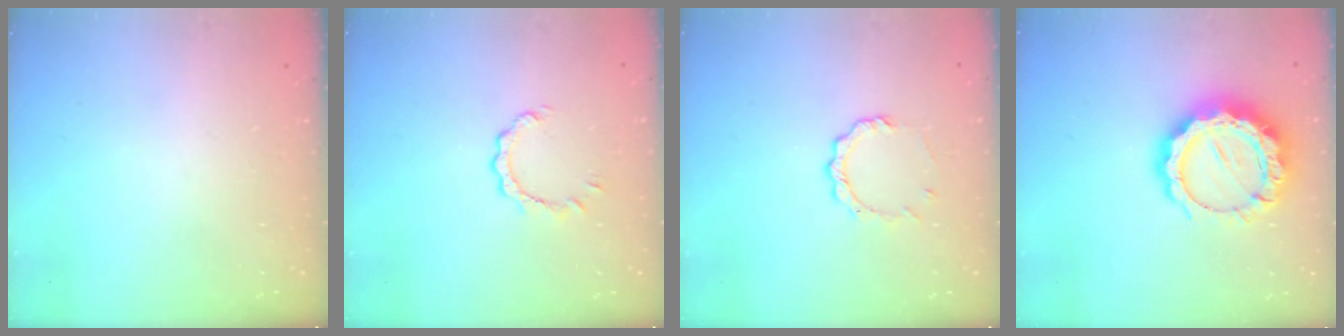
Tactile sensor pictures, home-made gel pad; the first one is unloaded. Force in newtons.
{"total": 3.6, "press": 3.6, "slide": 0.5}
{"total": 5.5, "press": 5.5, "slide": 0.5}
{"total": 16.7, "press": 16.7, "slide": 1.1}